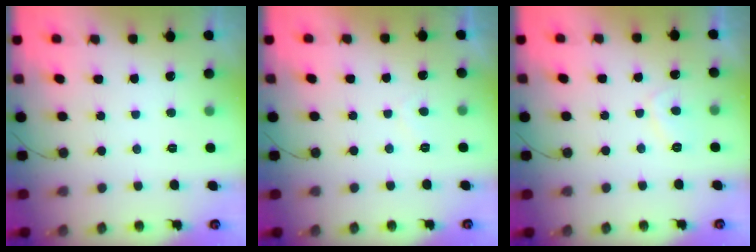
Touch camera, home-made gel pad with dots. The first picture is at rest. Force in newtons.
{"total": 1.3, "press": 1.1, "slide": 0.7}
{"total": 2.4, "press": 2.4, "slide": 0.6}